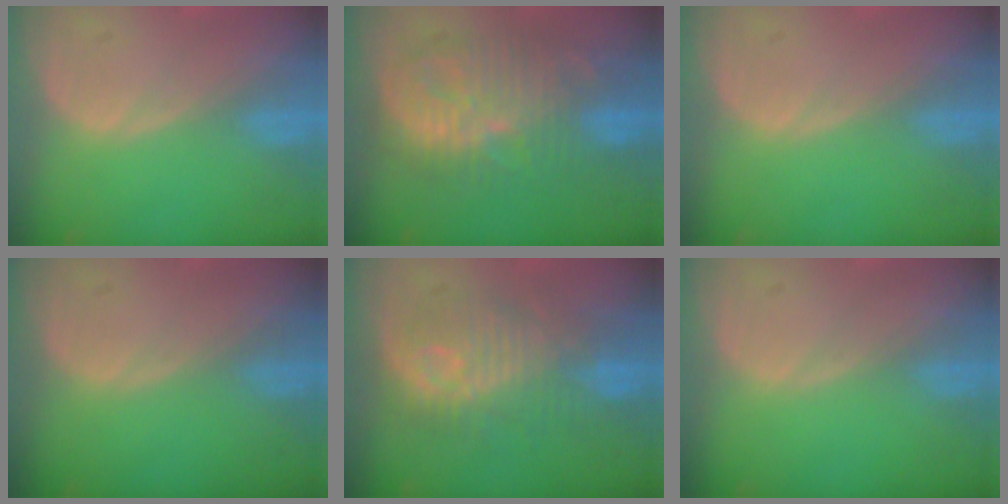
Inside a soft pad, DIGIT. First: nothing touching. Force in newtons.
{"total": 10.6, "press": 10.6, "slide": 0.3}
{"total": 0.0}
{"total": 0.0}
{"total": 9.7, "press": 9.7, "slide": 0.7}
{"total": 0.0}